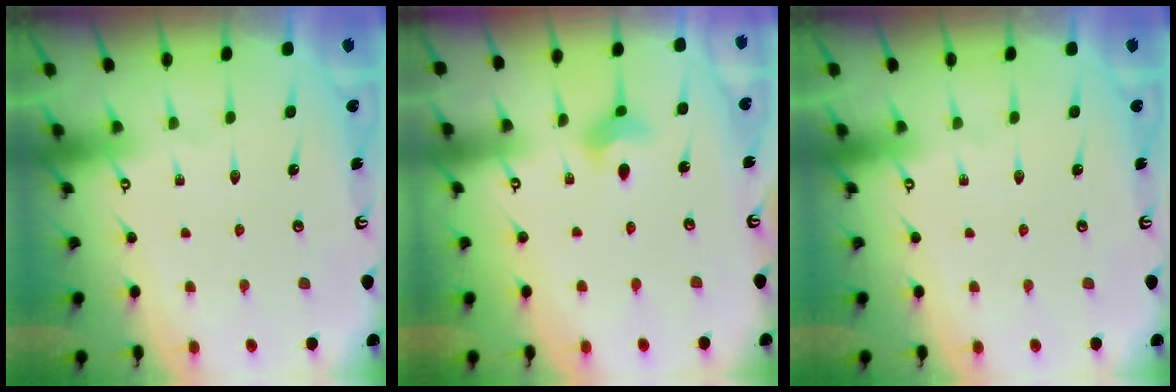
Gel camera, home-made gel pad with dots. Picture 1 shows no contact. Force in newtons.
{"total": 5.9, "press": 5.6, "slide": 1.6}
{"total": 0.0}